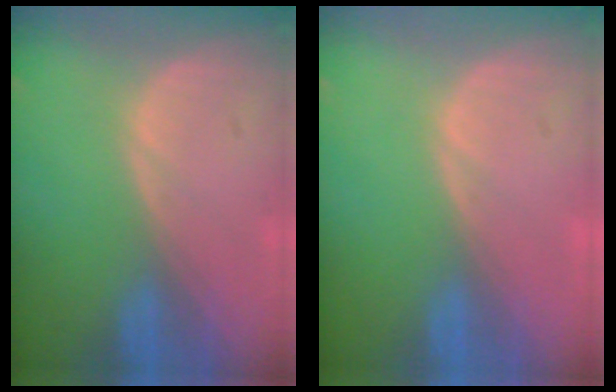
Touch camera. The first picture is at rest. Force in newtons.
{"total": 0.0}